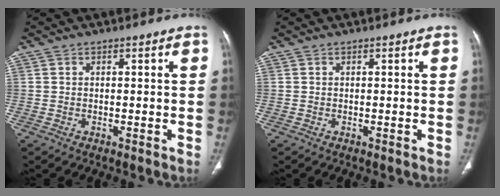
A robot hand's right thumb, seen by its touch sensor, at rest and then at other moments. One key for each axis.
{"total": 0.0}